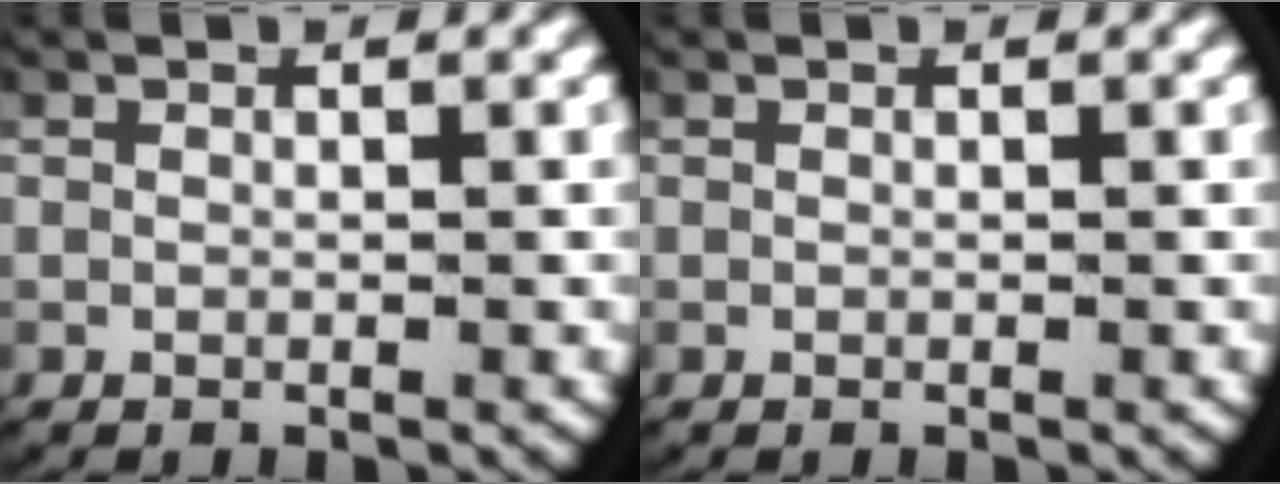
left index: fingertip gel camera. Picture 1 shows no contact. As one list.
[{"total": 0.0}]